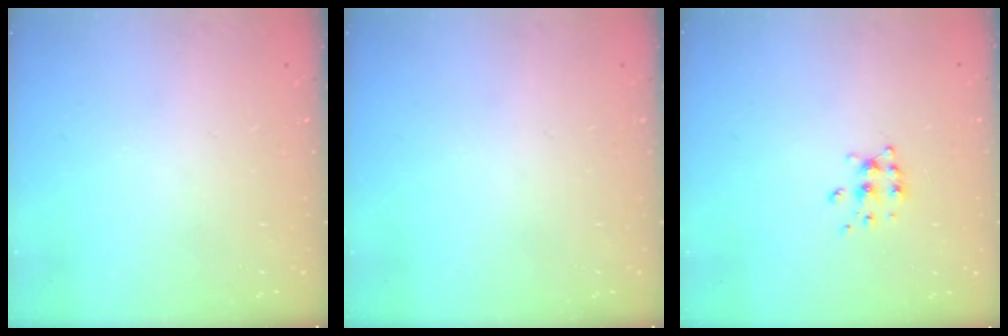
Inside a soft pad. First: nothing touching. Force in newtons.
{"total": 0.0}
{"total": 6.4, "press": 6.3, "slide": 0.7}